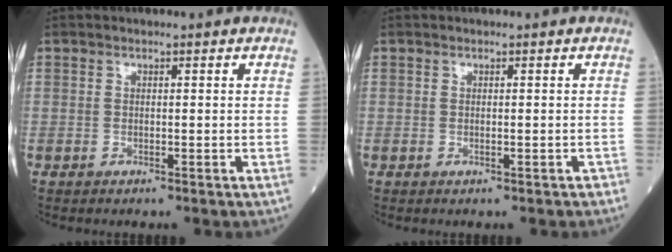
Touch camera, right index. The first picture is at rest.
{"total": 0.5, "force": [-0.3, 0.2, 0.4], "torque": [-0.012, -0.001, -0.003]}